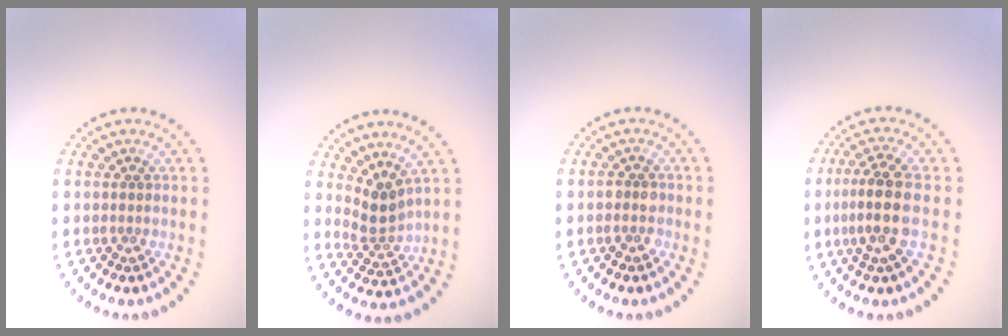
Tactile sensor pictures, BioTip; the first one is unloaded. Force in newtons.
{"total": 2.4, "press": 1.7, "slide": 1.8}
{"total": 1.5, "press": 1.4, "slide": 0.5}
{"total": 3.7, "press": 3.3, "slide": 1.7}